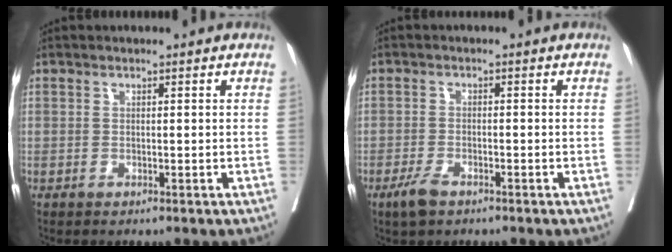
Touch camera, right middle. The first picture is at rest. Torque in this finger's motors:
{"motor_torque": [0.43, -0.34, 0.12, 0.04]}